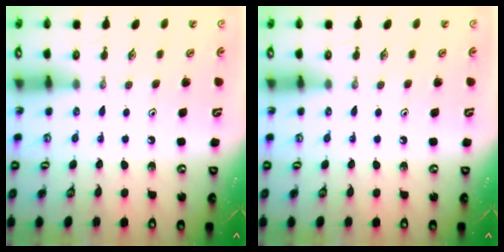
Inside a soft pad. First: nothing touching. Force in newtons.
{"total": 0.0}